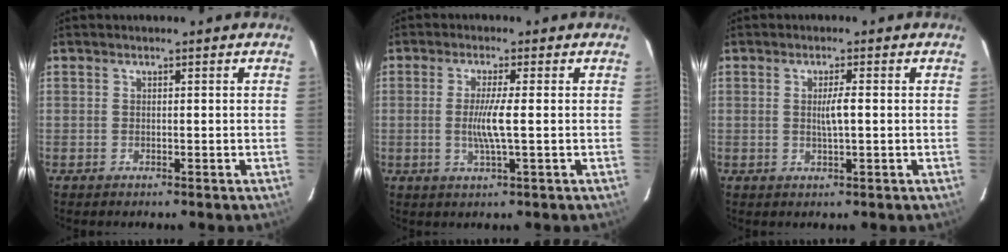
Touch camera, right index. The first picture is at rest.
{"total": 4.6, "force": [-0.2, -0.4, 4.6], "torque": [-0.095, -0.010, -0.005]}
{"total": 2.5, "force": [0.1, 0.0, 2.5], "torque": [-0.047, -0.002, 0.002]}